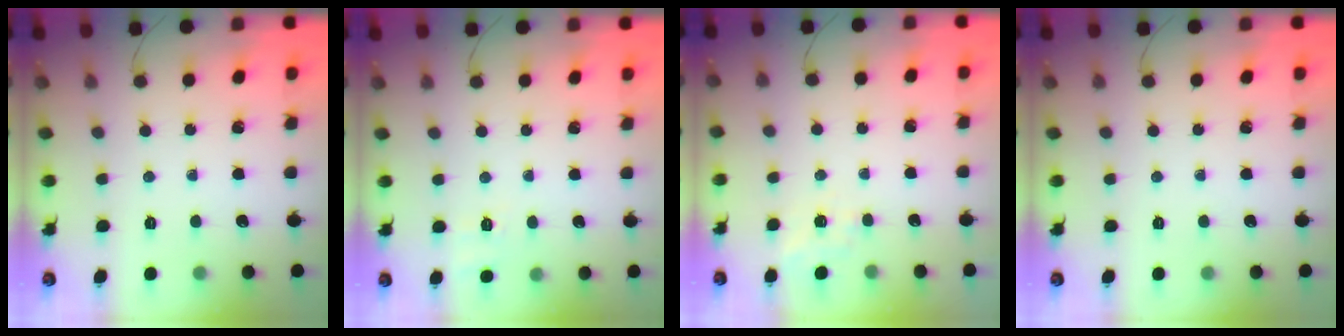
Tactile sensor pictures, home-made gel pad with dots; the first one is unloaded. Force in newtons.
{"total": 7.7, "press": 7.5, "slide": 2.0}
{"total": 6.1, "press": 5.9, "slide": 1.6}
{"total": 0.0}